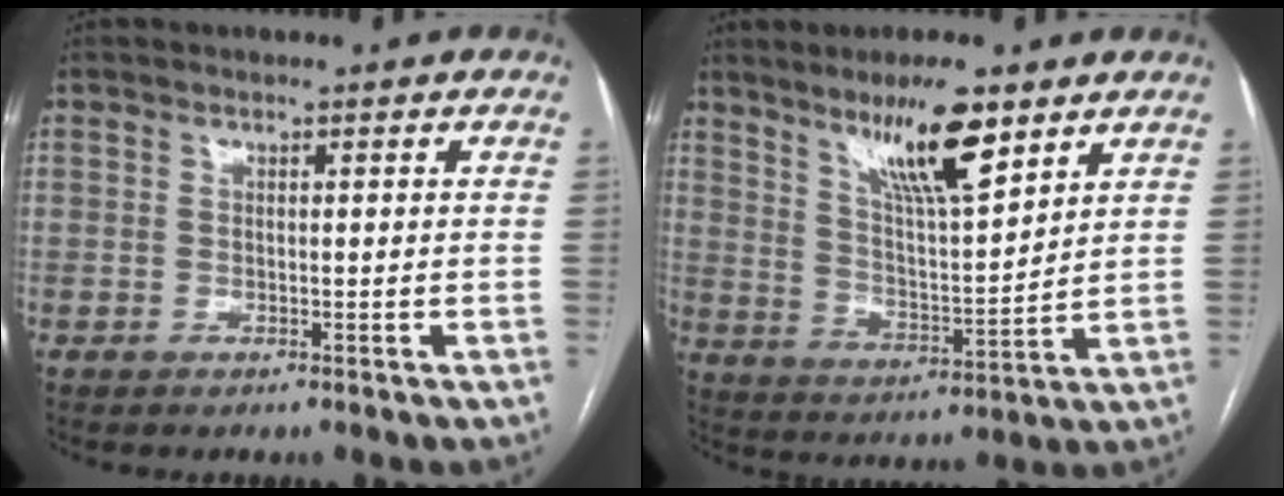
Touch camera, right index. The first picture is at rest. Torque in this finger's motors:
{"motor_torque": [1.05, 1.09, 0.23, 0.12]}